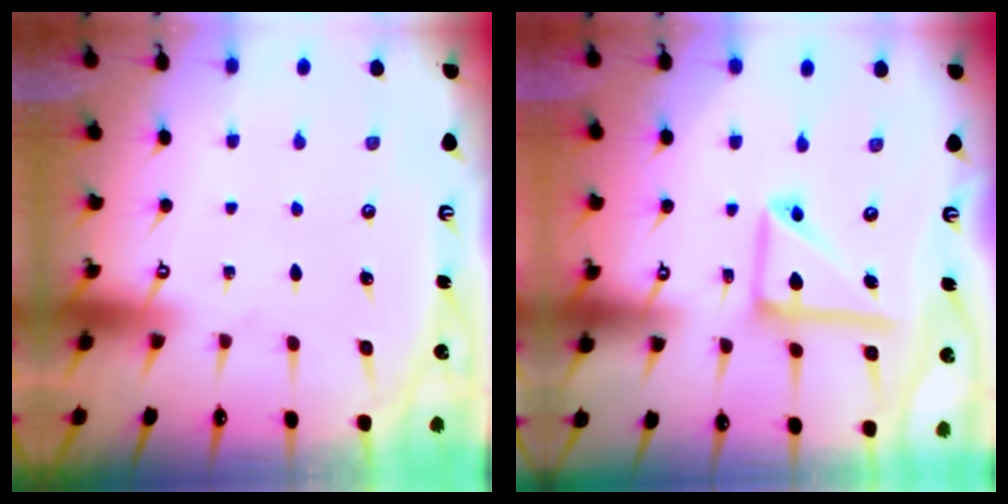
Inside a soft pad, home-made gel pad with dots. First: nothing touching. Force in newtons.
{"total": 14.6, "press": 14.5, "slide": 1.5}